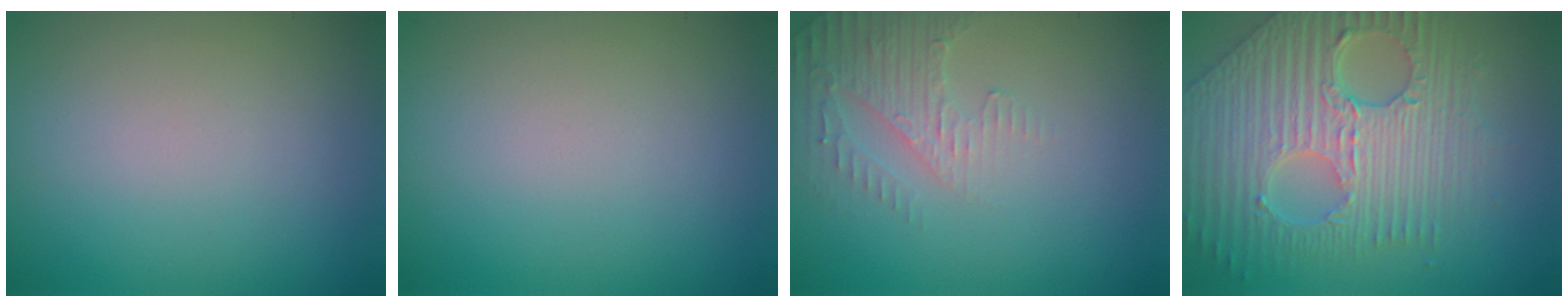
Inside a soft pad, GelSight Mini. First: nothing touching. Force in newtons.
{"total": 0.0}
{"total": 3.0, "press": 2.9, "slide": 0.8}
{"total": 9.8, "press": 6.7, "slide": 7.1}